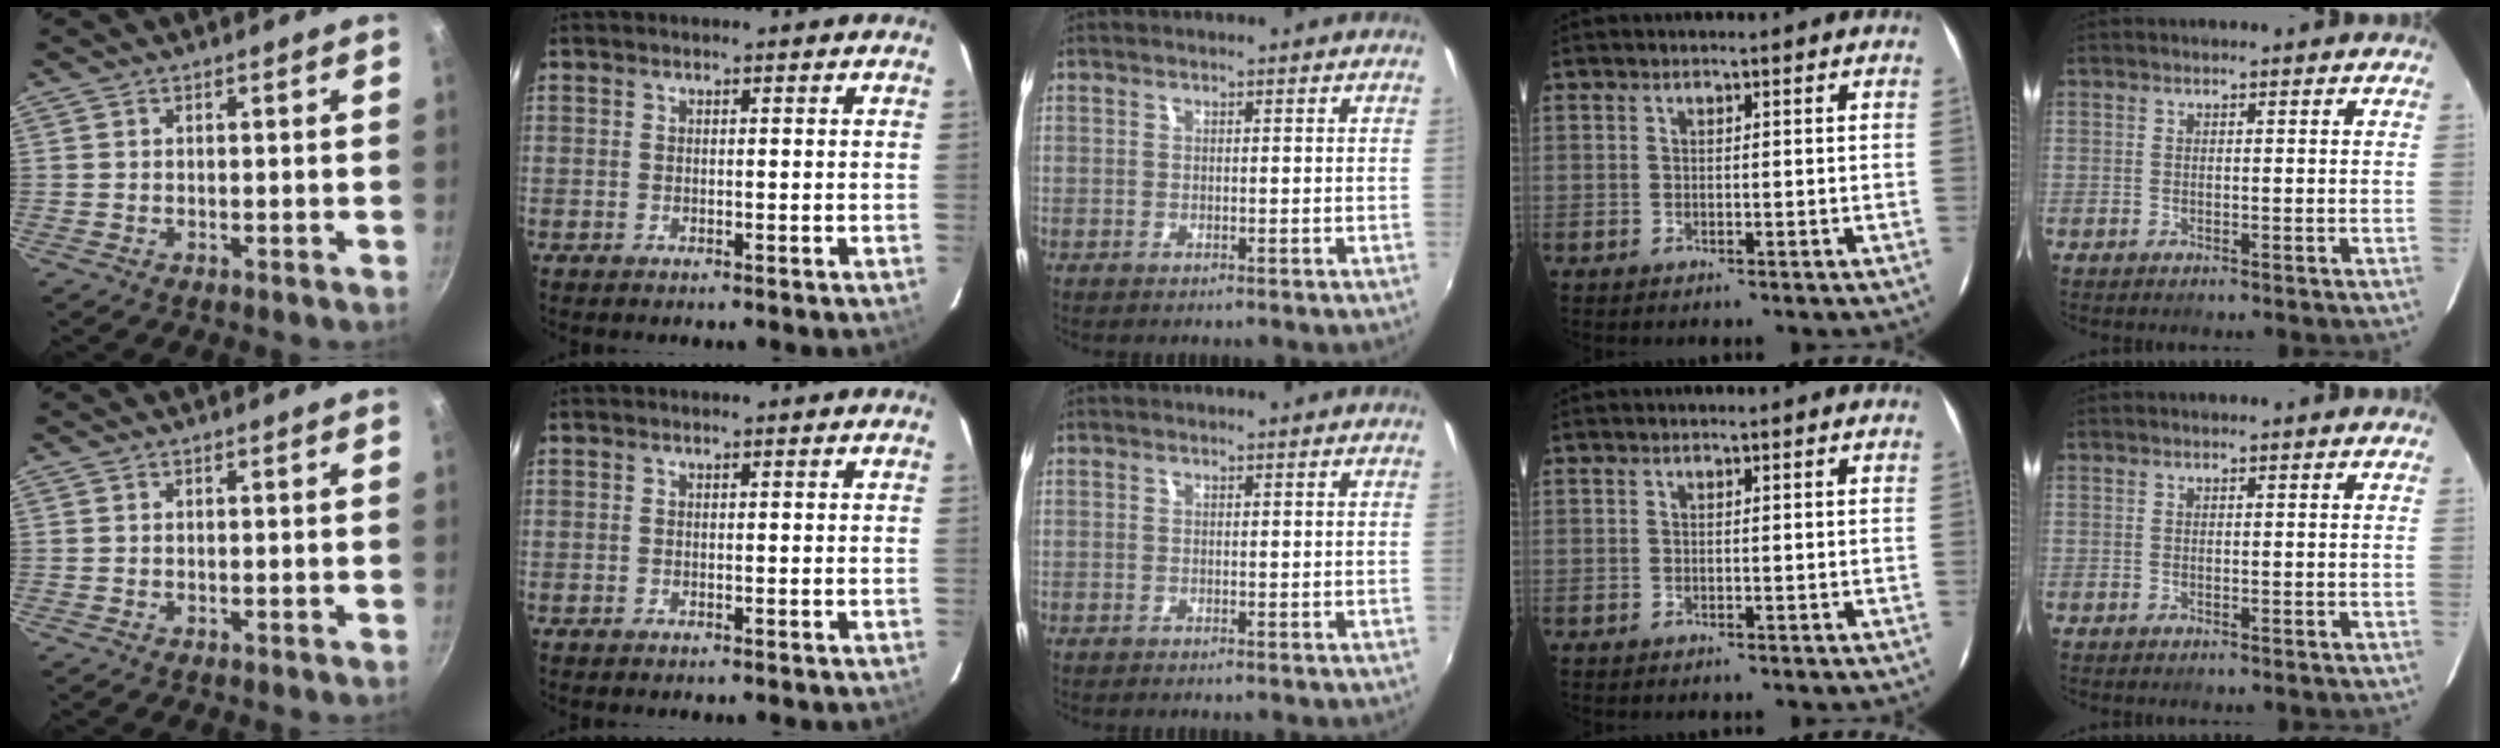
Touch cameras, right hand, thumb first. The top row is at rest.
{}